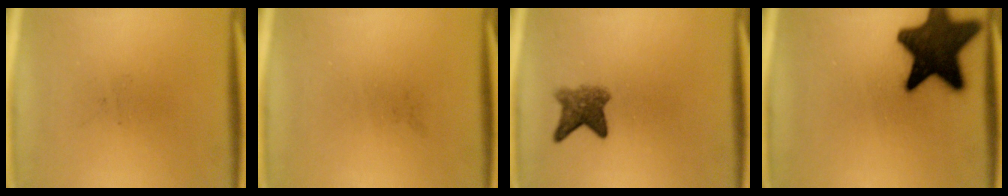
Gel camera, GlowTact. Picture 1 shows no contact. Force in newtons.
{"total": 0.0}
{"total": 4.1}
{"total": 17.2}